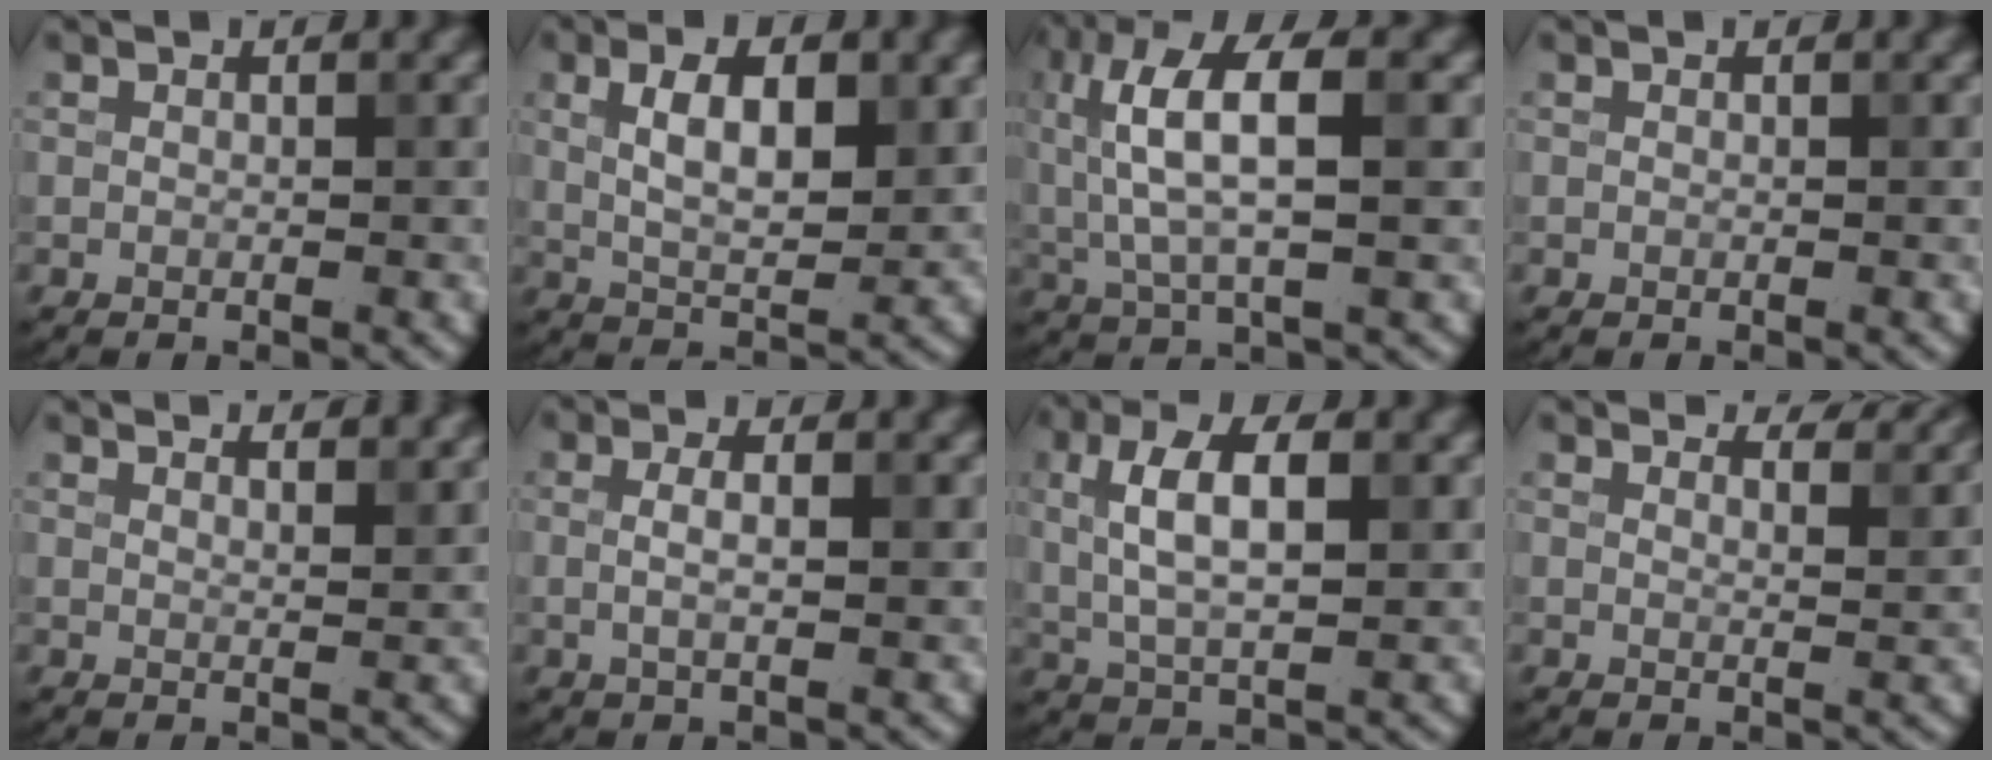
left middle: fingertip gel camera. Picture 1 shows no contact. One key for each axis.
{"total": 5.6, "fx": 1.5, "fy": 2.3, "fz": 4.8, "tx": -0.089, "ty": 0.002, "tz": 0.029}
{"total": 7.7, "fx": 1.5, "fy": 2.5, "fz": 7.1, "tx": -0.148, "ty": 0.017, "tz": 0.023}
{"total": 0.0}
{"total": 6.7, "fx": 5.4, "fy": 2.3, "fz": 3.3, "tx": -0.020, "ty": 0.041, "tz": 0.036}
{"total": 2.2, "fx": 0.2, "fy": 0.6, "fz": 2.1, "tx": -0.038, "ty": 0.005, "tz": 0.002}
{"total": 6.2, "fx": 1.4, "fy": 2.6, "fz": 5.5, "tx": -0.106, "ty": 0.009, "tz": 0.024}
{"total": 6.5, "fx": 5.7, "fy": 1.5, "fz": 2.6, "tx": -0.022, "ty": 0.024, "tz": 0.044}